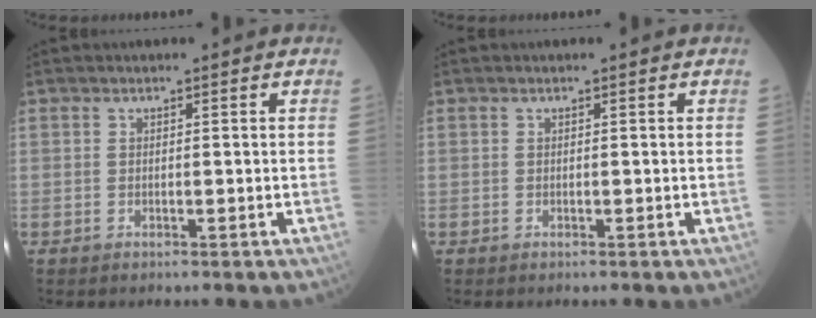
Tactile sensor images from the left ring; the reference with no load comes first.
{"total": 0.0}